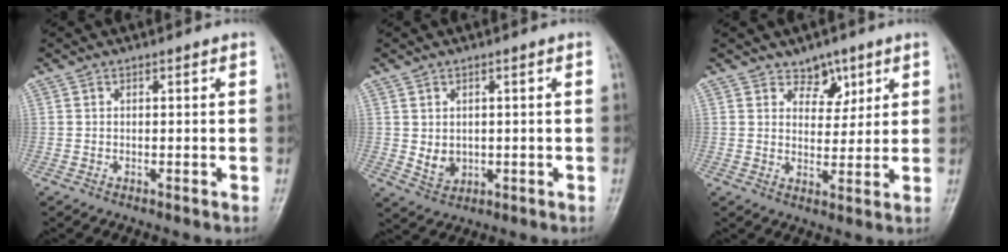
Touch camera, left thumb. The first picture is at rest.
{"total": 3.6, "force": [0.3, 2.9, 2.1], "torque": [-0.024, -0.008, 0.017]}
{"total": 4.9, "force": [3.2, 3.3, 1.6], "torque": [0.009, -0.020, 0.051]}